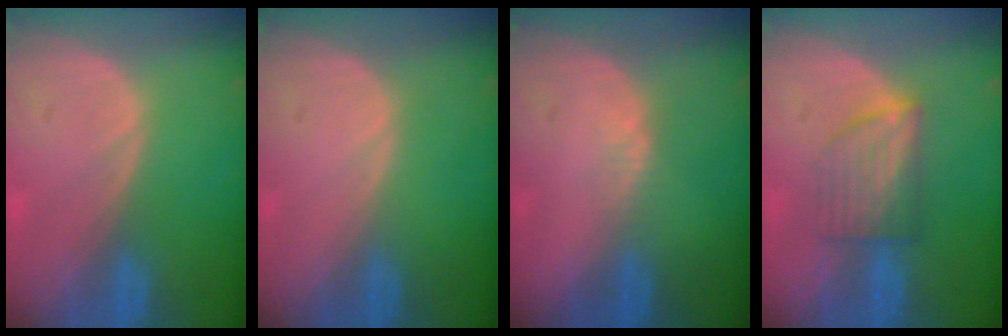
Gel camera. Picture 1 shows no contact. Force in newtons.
{"total": 0.0}
{"total": 1.2, "press": 0.9, "slide": 0.8}
{"total": 6.0, "press": 5.6, "slide": 2.2}